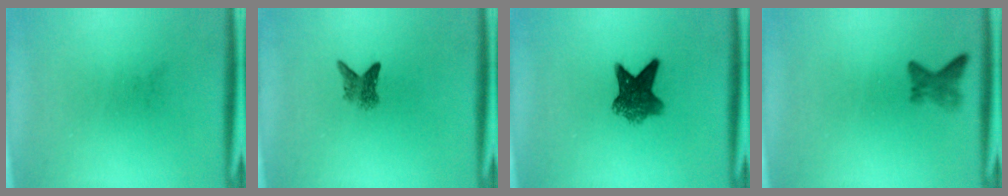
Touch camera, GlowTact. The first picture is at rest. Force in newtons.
{"total": 2.6}
{"total": 6.8}
{"total": 2.0}